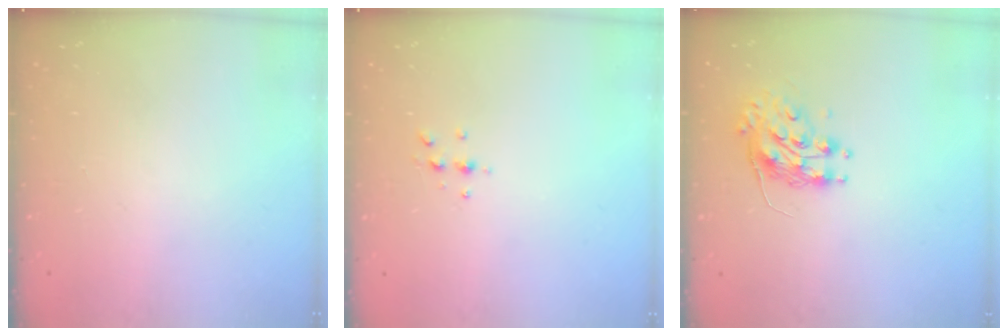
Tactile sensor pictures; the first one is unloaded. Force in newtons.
{"total": 4.4, "press": 4.3, "slide": 0.5}
{"total": 8.7, "press": 8.7, "slide": 0.8}